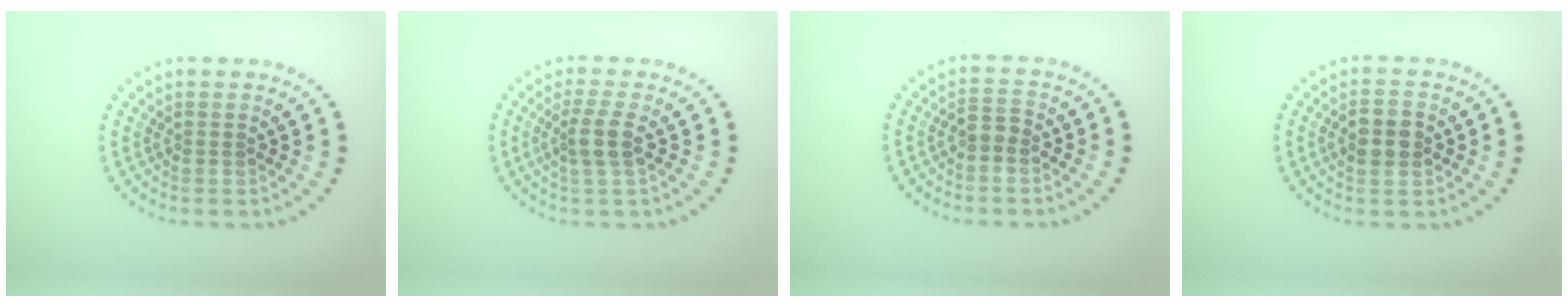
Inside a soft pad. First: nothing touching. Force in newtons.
{"total": 2.5, "press": 2.1, "slide": 1.3}
{"total": 1.5, "press": 1.4, "slide": 0.6}
{"total": 3.1, "press": 3.1, "slide": 0.2}